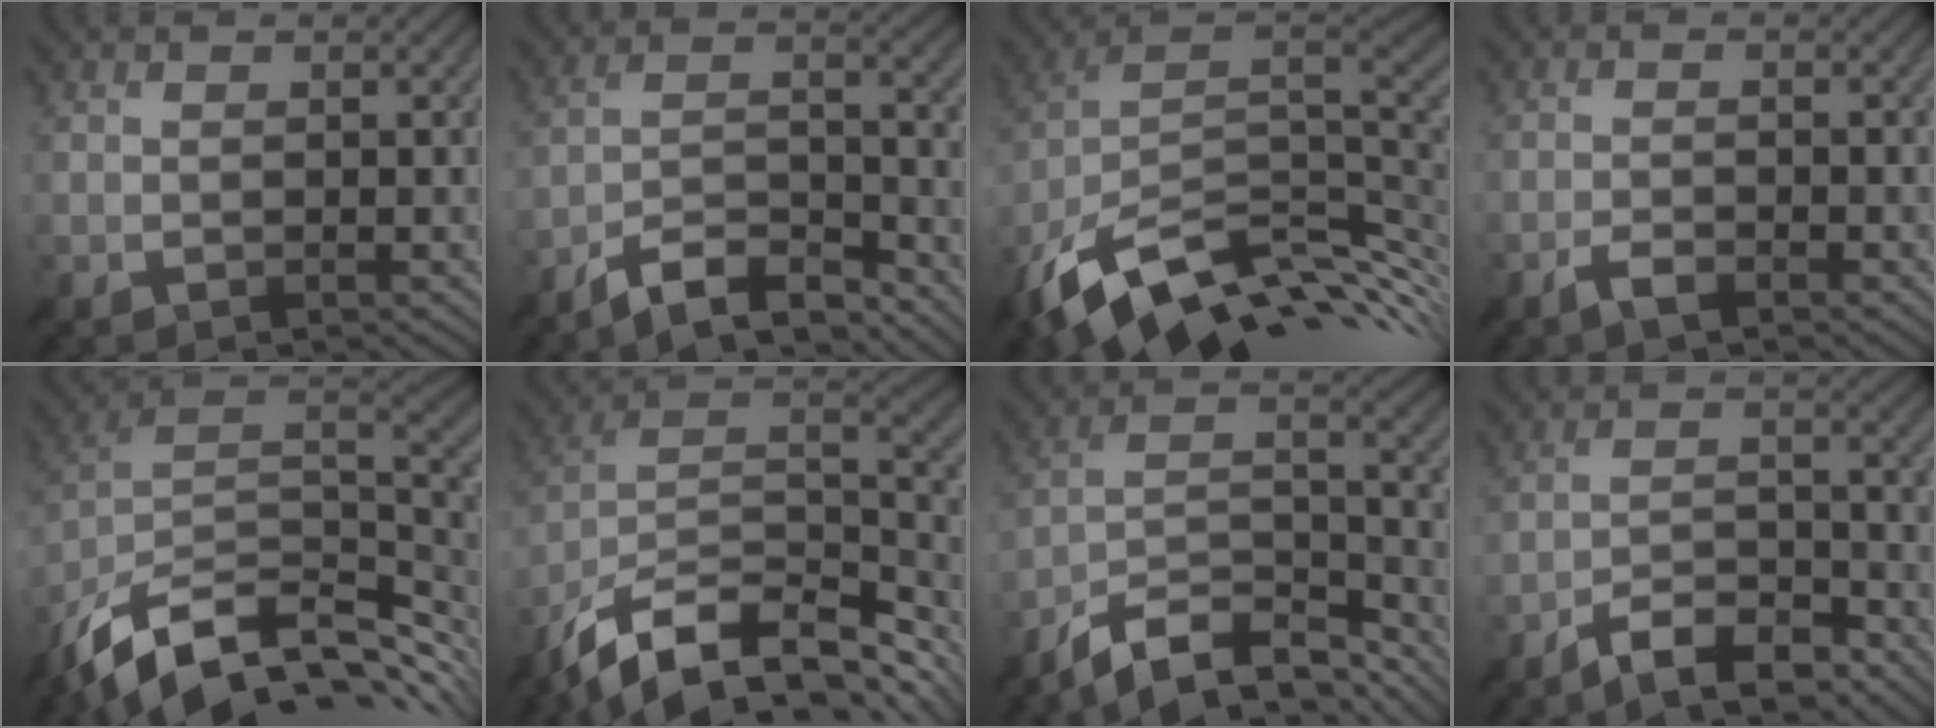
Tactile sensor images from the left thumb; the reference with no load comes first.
{"total": 9.4, "force": [-7.8, 2.2, 4.8], "torque": [-0.086, 0.010, -0.148]}
{"total": 14.7, "force": [-4.6, 8.1, 11.4], "torque": [-0.249, -0.017, -0.078]}
{"total": 2.1, "force": [-1.5, 0.4, 1.4], "torque": [-0.031, 0.003, -0.036]}
{"total": 15.1, "force": [-6.5, 7.9, 11.0], "torque": [-0.247, -0.026, -0.112]}
{"total": 16.1, "force": [-9.4, 7.5, 10.6], "torque": [-0.245, -0.022, -0.155]}
{"total": 12.6, "force": [-9.4, 4.3, 7.1], "torque": [-0.148, -0.004, -0.165]}
{"total": 7.7, "force": [-6.2, 1.9, 4.0], "torque": [-0.070, 0.008, -0.121]}